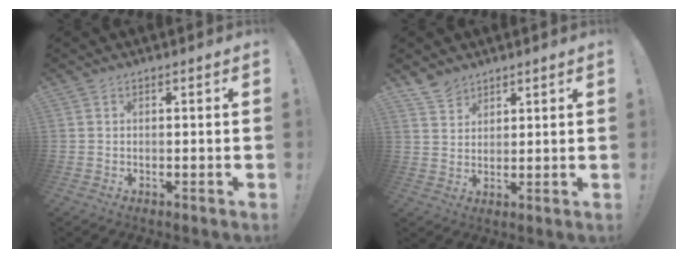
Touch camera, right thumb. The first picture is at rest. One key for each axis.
{"total": 5.1, "fx": 4.3, "fy": 2.7, "fz": 0.7, "tx": -0.011, "ty": -0.031, "tz": 0.082}